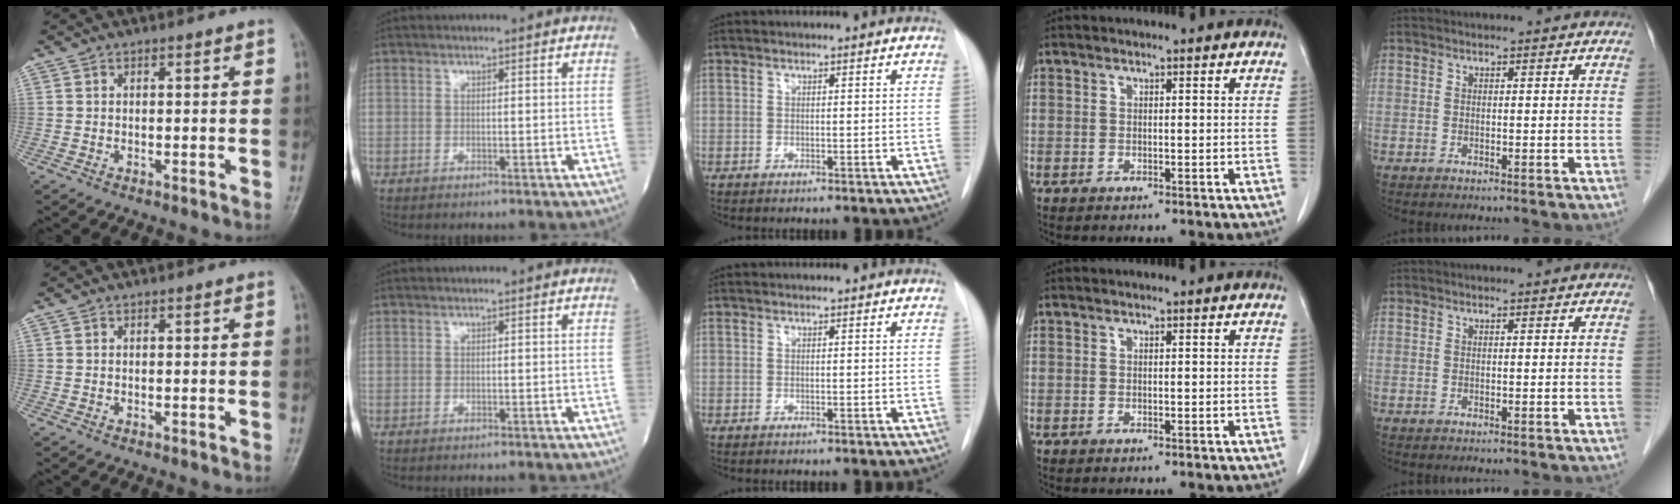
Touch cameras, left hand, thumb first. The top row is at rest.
{}